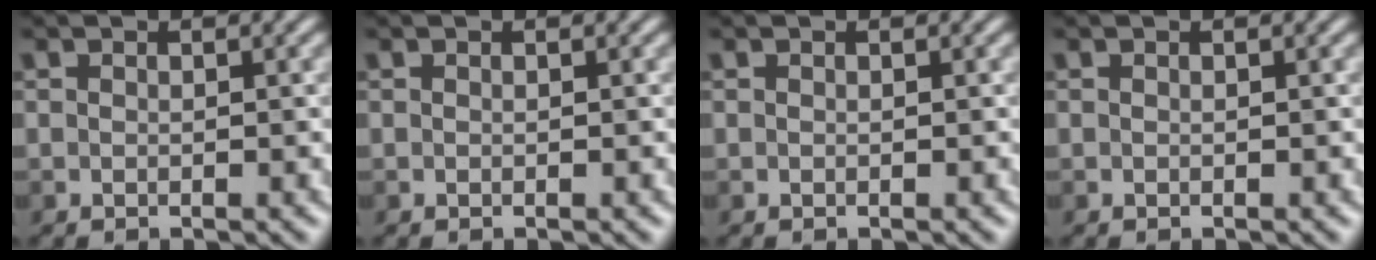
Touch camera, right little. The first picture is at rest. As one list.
[{"total": 0.0}, {"total": 0.0}, {"total": 0.0}]